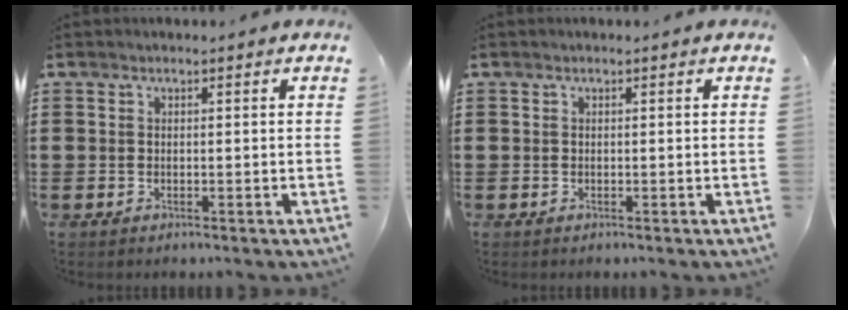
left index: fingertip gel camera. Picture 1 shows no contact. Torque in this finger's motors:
{"motor_torque": [0.00, 0.00, 0.00, 0.00]}